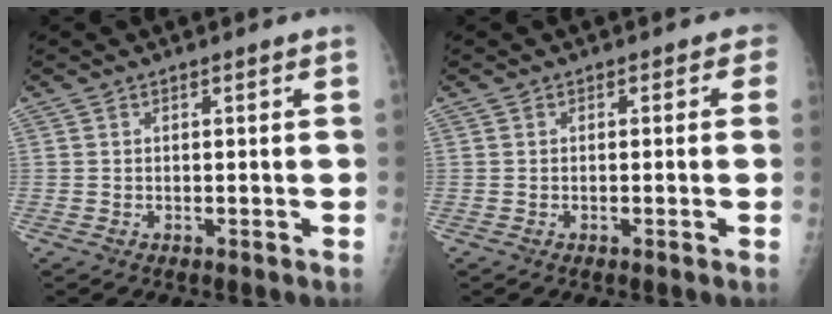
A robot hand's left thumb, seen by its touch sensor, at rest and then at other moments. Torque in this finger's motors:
{"motor_torque": [1.01, 0.91, 0.67, -0.31, 0.02]}